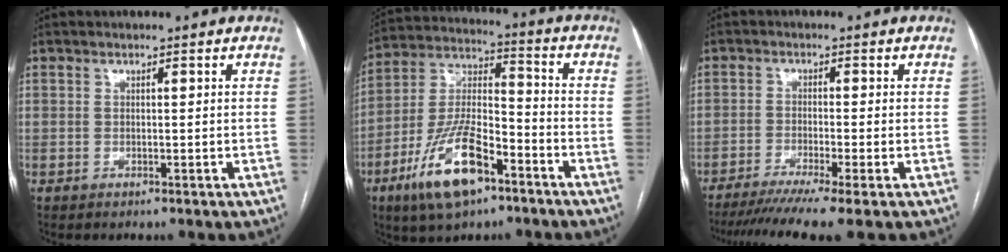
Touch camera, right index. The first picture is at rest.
{"total": 15.3, "force": [-8.3, 5.4, 11.6], "torque": [-0.238, 0.002, -0.148]}
{"total": 9.4, "force": [-7.3, -1.2, 5.7], "torque": [-0.079, -0.023, -0.113]}